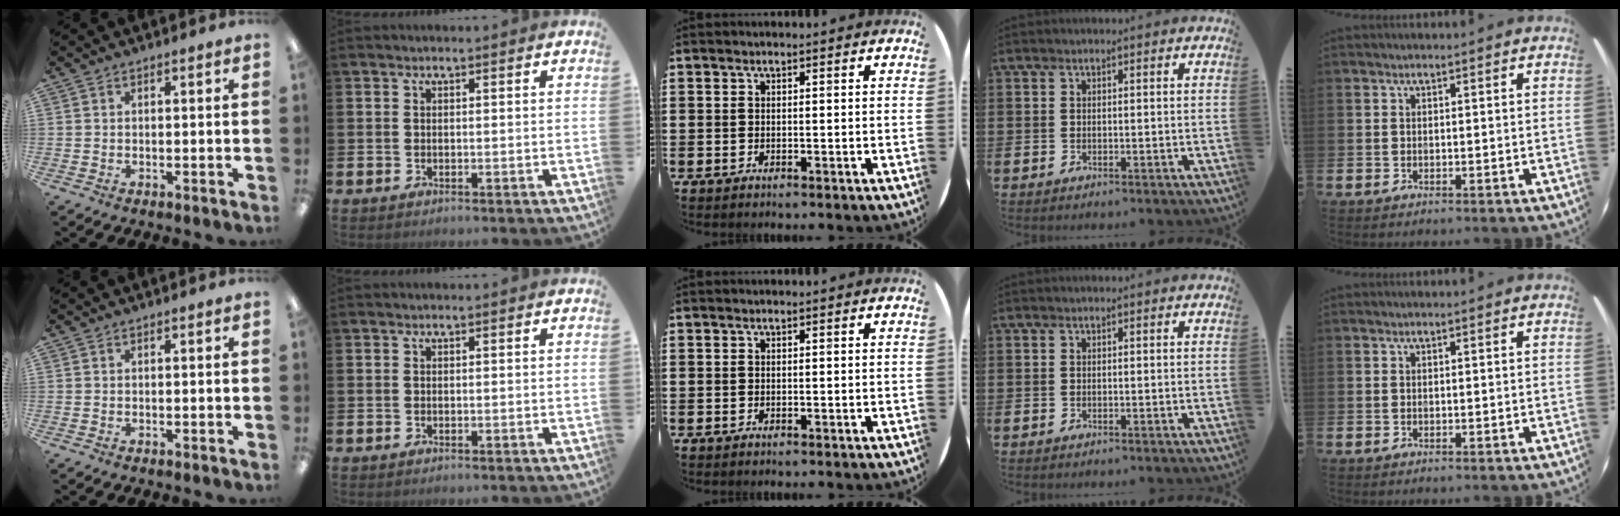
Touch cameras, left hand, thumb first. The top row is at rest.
{}